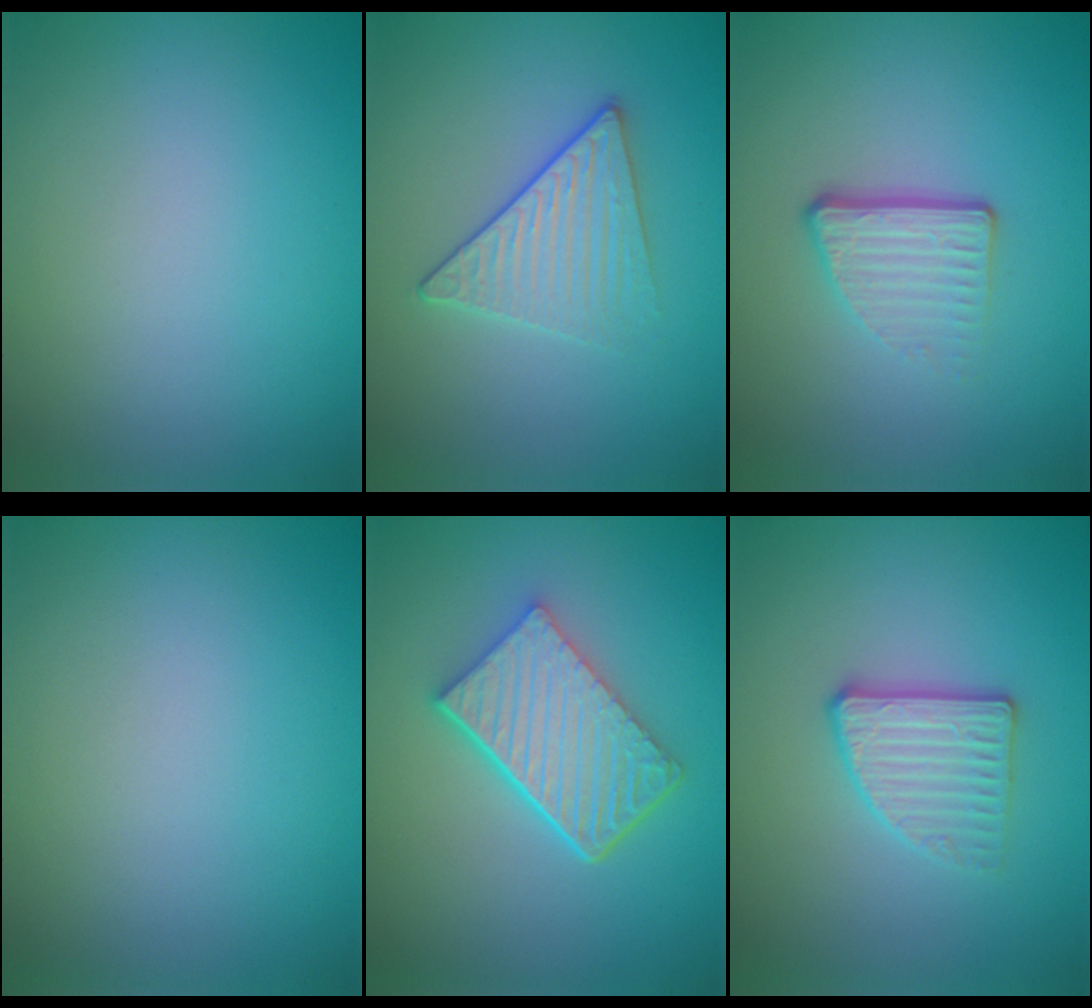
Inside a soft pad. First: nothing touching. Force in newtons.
{"total": 3.2, "press": 3.0, "slide": 1.2}
{"total": 3.4, "press": 2.2, "slide": 2.7}
{"total": 0.0}
{"total": 6.2, "press": 4.5, "slide": 4.3}
{"total": 2.8, "press": 2.7, "slide": 0.7}